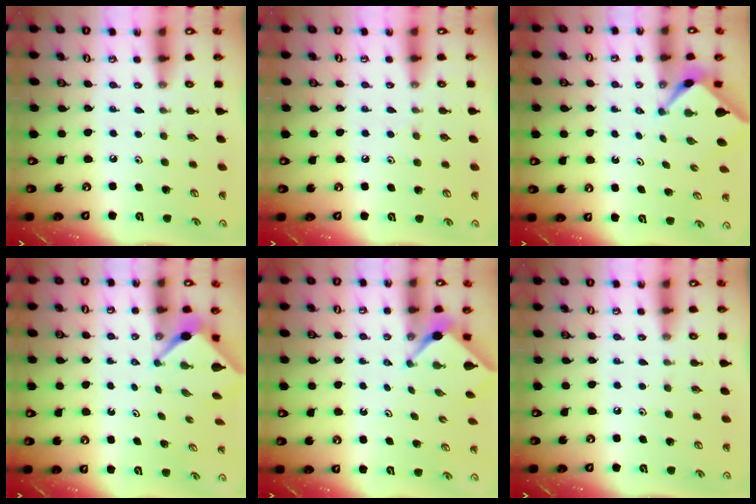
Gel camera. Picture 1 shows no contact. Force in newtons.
{"total": 6.0, "press": 5.9, "slide": 0.8}
{"total": 2.5, "press": 2.4, "slide": 0.4}
{"total": 3.0, "press": 3.0, "slide": 0.2}
{"total": 2.5, "press": 2.5, "slide": 0.3}
{"total": 0.0}